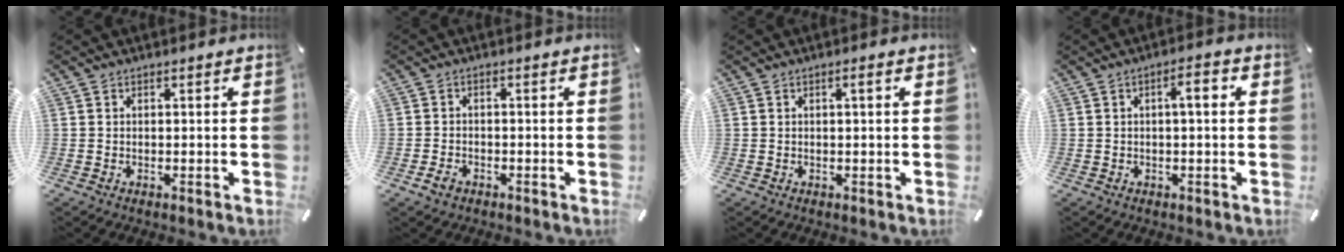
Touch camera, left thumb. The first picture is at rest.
{"total": 2.5, "force": [-1.4, 1.7, 1.2], "torque": [-0.029, 0.004, -0.029]}
{"total": 1.6, "force": [0.2, 0.1, 1.6], "torque": [-0.028, -0.001, 0.003]}
{"total": 4.2, "force": [0.6, 1.0, 4.0], "torque": [-0.070, 0.007, 0.004]}